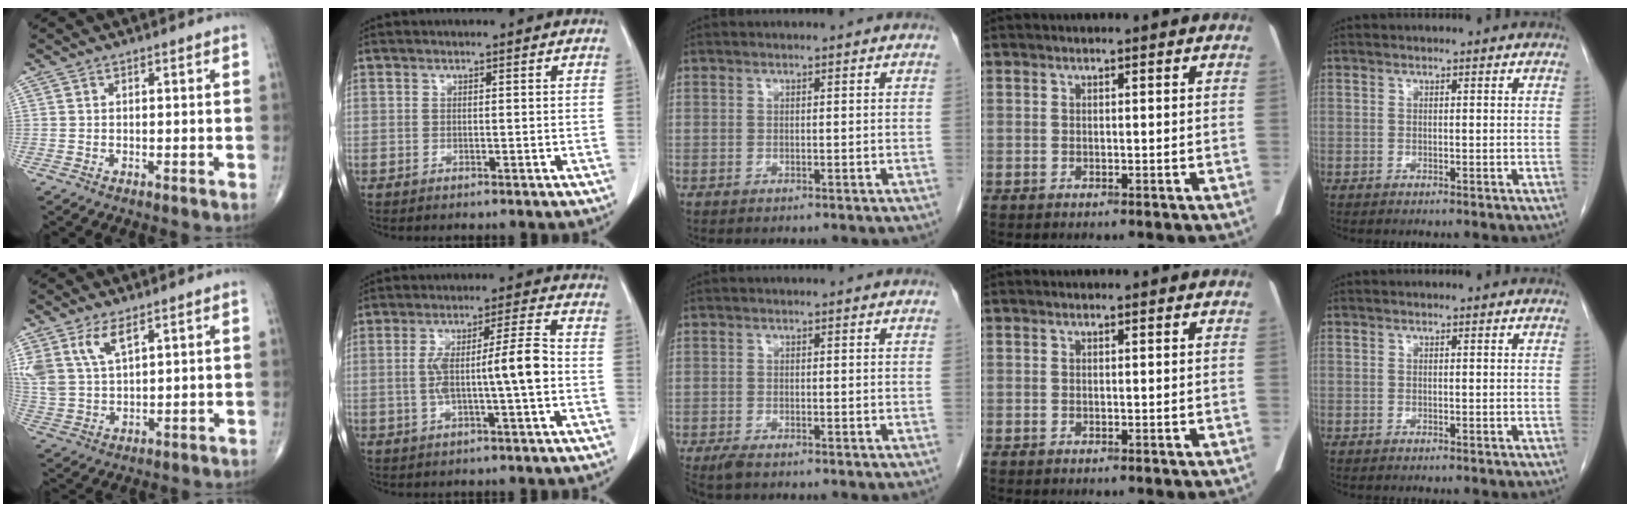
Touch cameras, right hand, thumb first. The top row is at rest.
{"thumb": {"total": 8.6, "force": [4.8, 3.9, 6.0], "torque": [-0.127, -0.013, 0.106]}, "index": {"total": 8.4, "force": [-1.0, 0.2, 8.4], "torque": [-0.152, 0.018, -0.017]}, "middle": {"total": 2.1, "force": [-1.7, 0.5, 1.2], "torque": [-0.025, -0.006, -0.029]}}